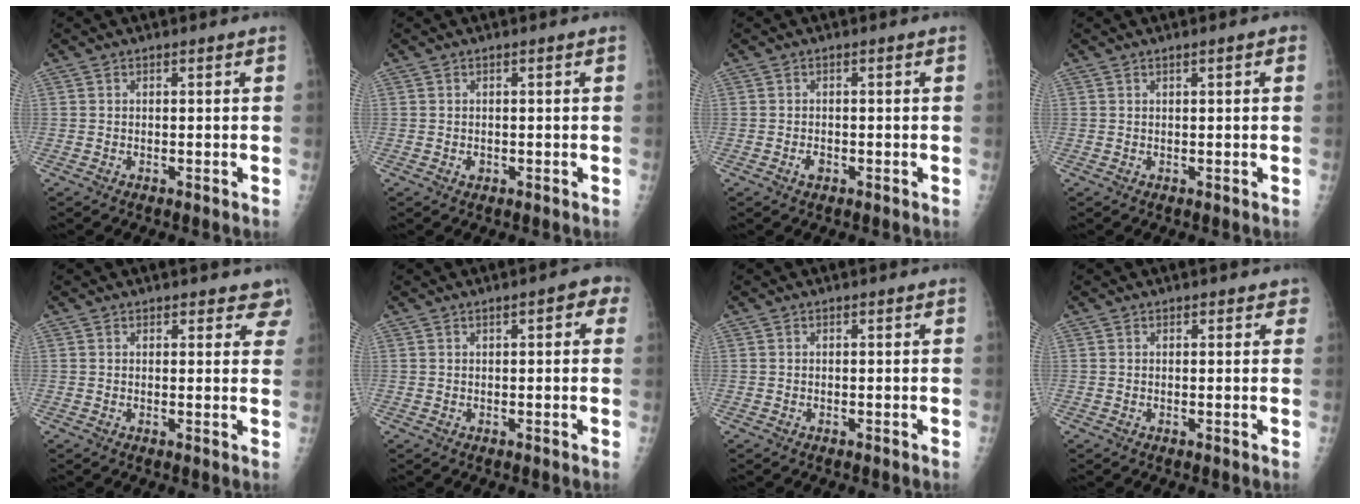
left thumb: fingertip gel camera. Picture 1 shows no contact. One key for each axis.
{"total": 0.9, "fx": -0.2, "fy": 0.6, "fz": 0.7, "tx": -0.007, "ty": 0.006, "tz": 0.000}
{"total": 1.5, "fx": -0.7, "fy": 0.8, "fz": 1.1, "tx": -0.020, "ty": 0.009, "tz": -0.009}
{"total": 1.7, "fx": 0.6, "fy": 0.3, "fz": 1.5, "tx": -0.025, "ty": 0.002, "tz": 0.008}
{"total": 4.5, "fx": 3.8, "fy": 1.9, "fz": 1.6, "tx": 0.020, "ty": -0.012, "tz": 0.035}
{"total": 4.1, "fx": 1.5, "fy": 1.4, "fz": 3.5, "tx": -0.034, "ty": 0.005, "tz": 0.014}
{"total": 0.0}
{"total": 1.7, "fx": 1.1, "fy": 0.8, "fz": 1.0, "tx": 0.004, "ty": -0.001, "tz": 0.007}